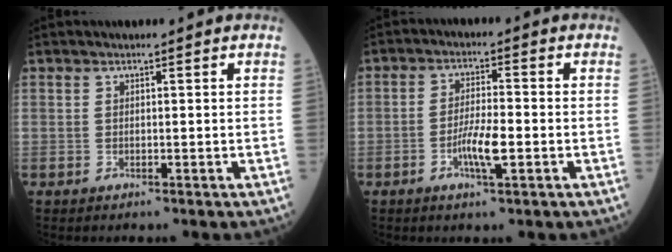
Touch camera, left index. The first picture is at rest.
{"total": 4.9, "force": [-1.9, 0.6, 4.5], "torque": [-0.087, -0.006, -0.036]}